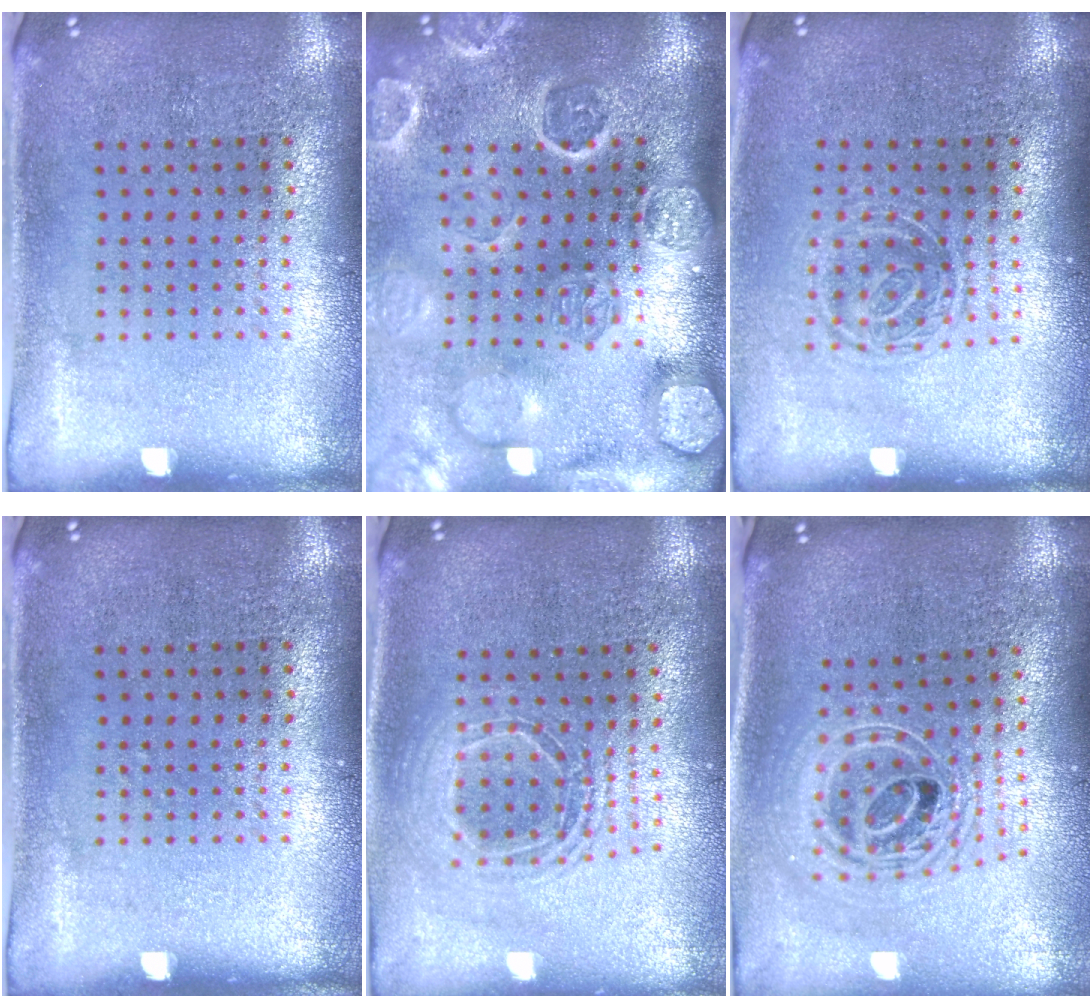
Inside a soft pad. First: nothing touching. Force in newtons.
{"total": 4.2, "press": 3.6, "slide": 2.2}
{"total": 1.2, "press": 1.0, "slide": 0.7}
{"total": 0.0}
{"total": 1.6, "press": 1.4, "slide": 0.8}
{"total": 2.4, "press": 1.8, "slide": 1.6}